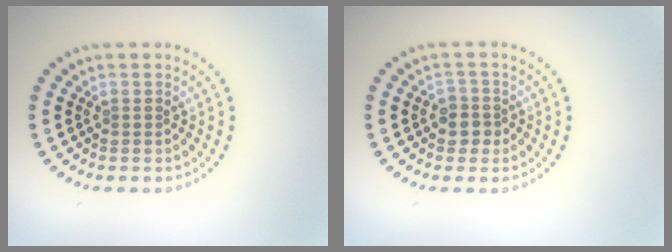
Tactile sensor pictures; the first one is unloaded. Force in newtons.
{"total": 1.9, "press": 1.7, "slide": 0.9}